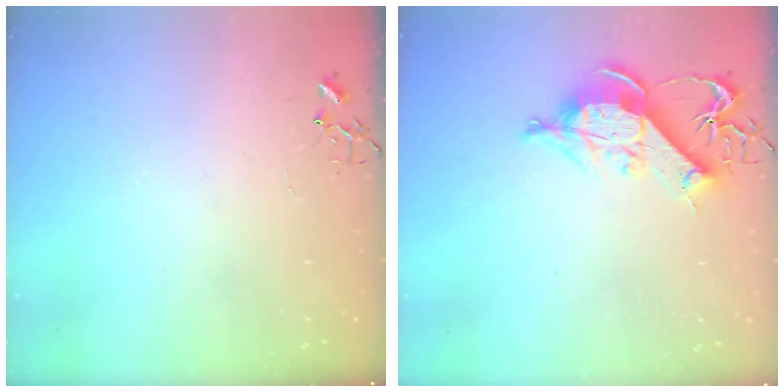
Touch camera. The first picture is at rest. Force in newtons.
{"total": 11.0, "press": 11.0, "slide": 1.3}